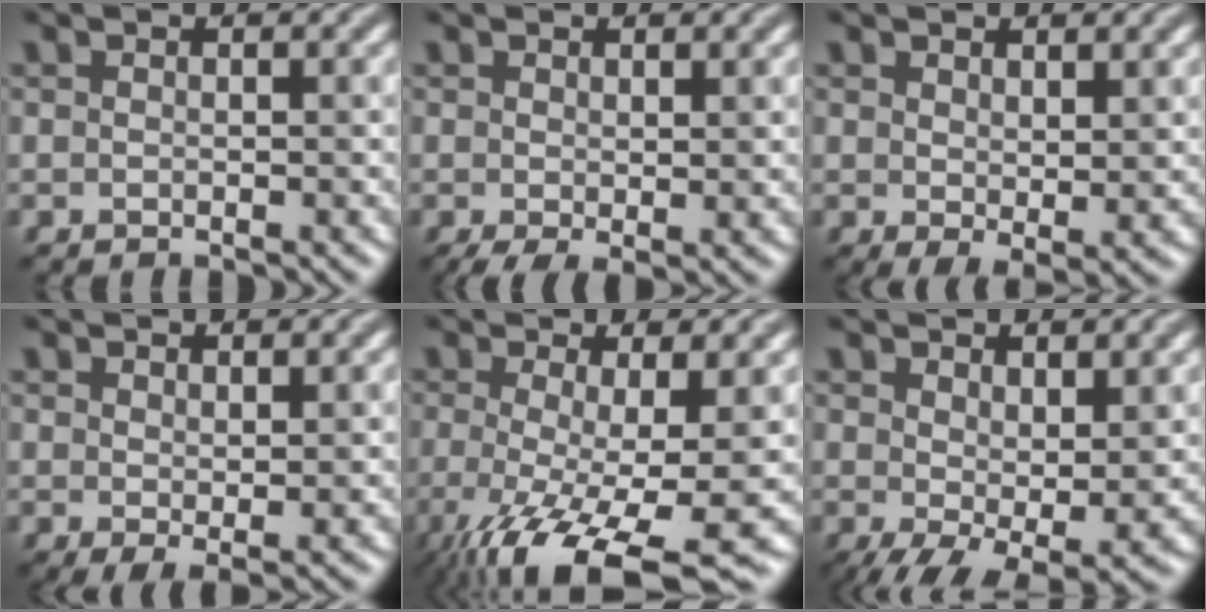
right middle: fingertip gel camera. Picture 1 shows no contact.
{"total": 2.1, "force": [-0.2, 0.8, 1.9], "torque": [-0.039, -0.008, -0.003]}
{"total": 2.6, "force": [1.0, 0.9, 2.2], "torque": [-0.036, -0.009, 0.023]}
{"total": 2.0, "force": [0.7, 0.6, 1.7], "torque": [-0.031, -0.005, 0.016]}
{"total": 11.2, "force": [-4.0, 3.1, 9.9], "torque": [-0.162, -0.023, -0.064]}
{"total": 6.2, "force": [0.2, 3.0, 5.4], "torque": [-0.102, -0.016, 0.011]}